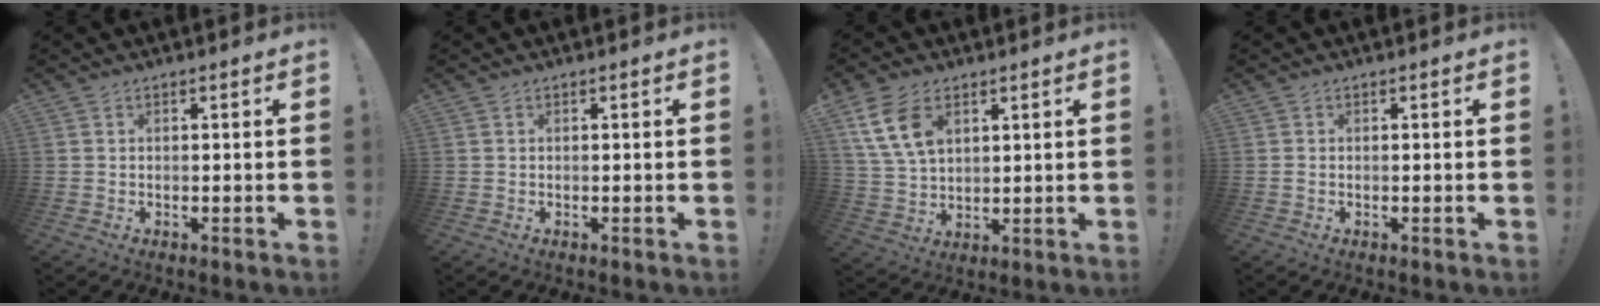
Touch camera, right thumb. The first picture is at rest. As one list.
[{"total": 0.0}, {"total": 12.0, "force": [5.5, 7.5, 7.6], "torque": [-0.148, -0.008, 0.106]}, {"total": 0.0}]